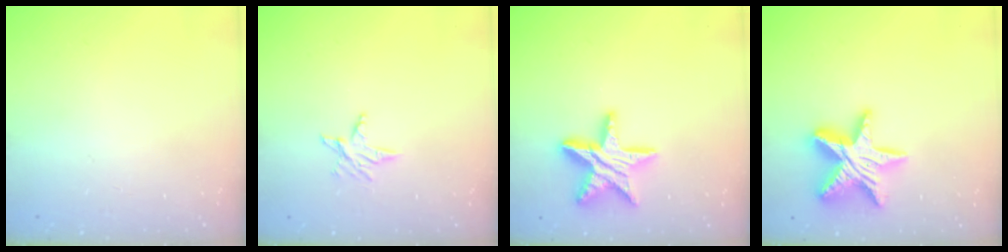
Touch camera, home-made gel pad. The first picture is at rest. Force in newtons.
{"total": 3.6, "press": 3.6, "slide": 0.5}
{"total": 15.6, "press": 15.5, "slide": 1.3}
{"total": 15.9, "press": 15.9, "slide": 1.2}